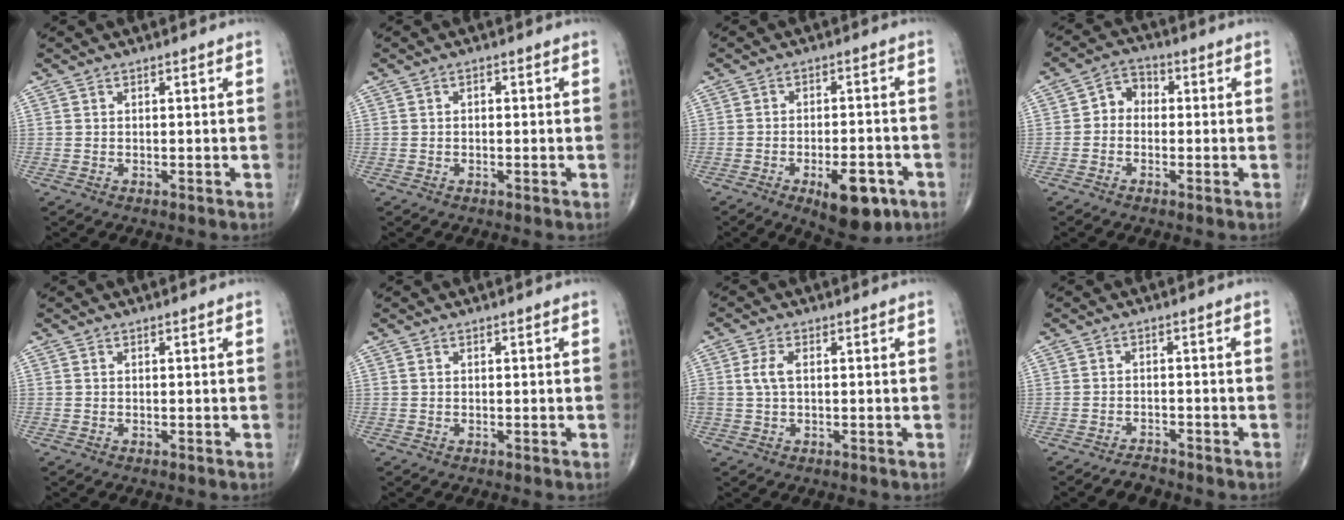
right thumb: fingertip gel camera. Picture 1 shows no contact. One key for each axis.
{"total": 0.8, "fx": 0.0, "fy": 0.5, "fz": 0.6, "tx": -0.006, "ty": 0.003, "tz": -0.002}
{"total": 10.4, "fx": -5.0, "fy": 4.3, "fz": 8.0, "tx": -0.096, "ty": 0.015, "tz": -0.064}
{"total": 4.6, "fx": -0.4, "fy": 3.7, "fz": 2.7, "tx": -0.022, "ty": 0.019, "tz": -0.024}
{"total": 0.0}
{"total": 0.0}
{"total": 3.3, "fx": 0.4, "fy": 1.7, "fz": 2.8, "tx": -0.069, "ty": 0.006, "tz": 0.006}
{"total": 2.3, "fx": -2.2, "fy": 0.6, "fz": 0.1, "tx": -0.005, "ty": 0.008, "tz": -0.038}